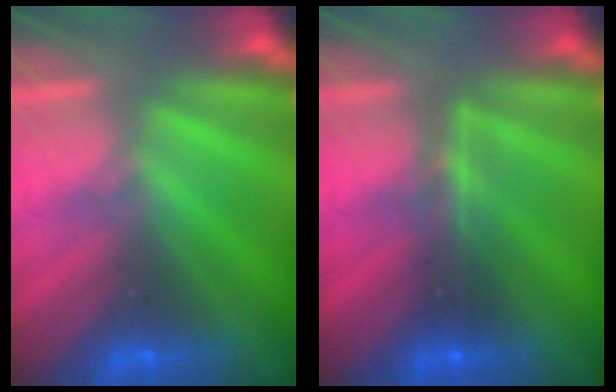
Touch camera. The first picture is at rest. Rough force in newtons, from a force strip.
{"total": 2.4}